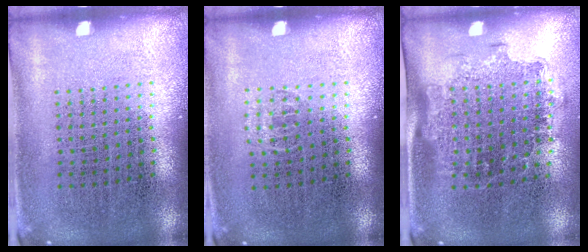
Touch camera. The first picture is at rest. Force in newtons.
{"total": 0.5, "press": 0.4, "slide": 0.3}
{"total": 1.3, "press": 1.1, "slide": 0.7}